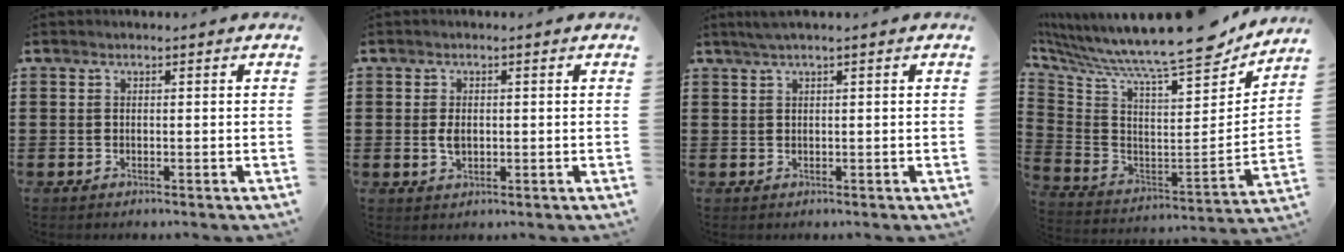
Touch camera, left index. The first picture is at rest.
{"total": 2.7, "force": [0.1, 1.5, 2.2], "torque": [-0.052, 0.002, 0.000]}
{"total": 1.3, "force": [0.6, -0.1, 1.1], "torque": [-0.020, -0.001, 0.011]}
{"total": 11.4, "force": [9.7, 1.0, 6.0], "torque": [-0.126, -0.085, 0.151]}